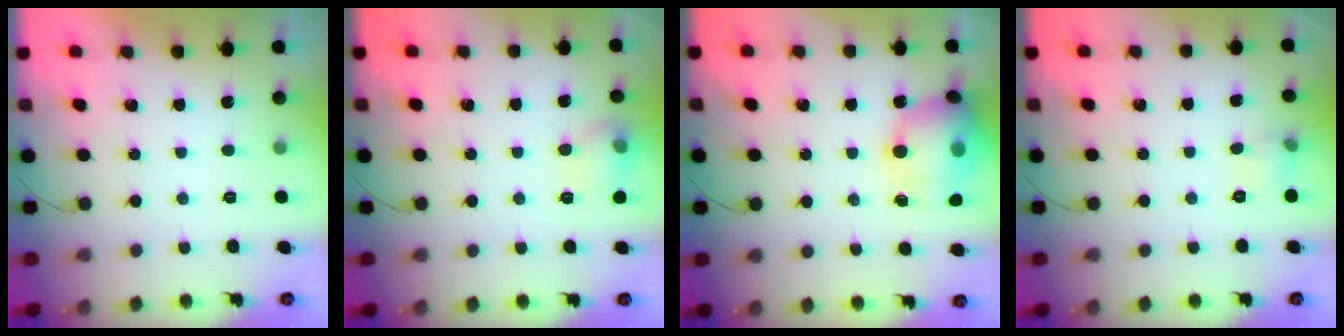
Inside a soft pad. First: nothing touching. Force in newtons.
{"total": 7.6, "press": 7.6, "slide": 1.0}
{"total": 16.4, "press": 16.2, "slide": 2.9}
{"total": 4.9, "press": 4.7, "slide": 1.6}